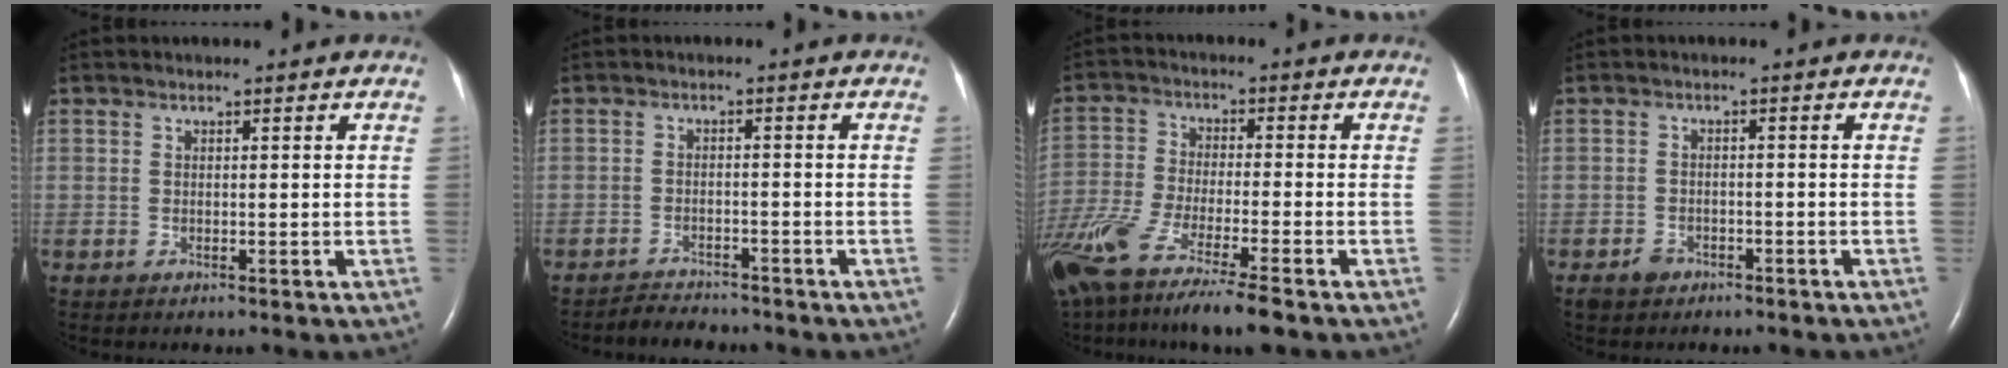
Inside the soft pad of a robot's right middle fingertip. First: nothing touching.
{"total": 3.8, "force": [-3.7, 1.0, 0.3], "torque": [-0.009, -0.009, -0.060]}
{"total": 16.6, "force": [-12.2, 1.2, 11.1], "torque": [-0.244, -0.058, -0.220]}
{"total": 2.5, "force": [-1.8, 1.7, 0.7], "torque": [-0.018, 0.004, -0.023]}